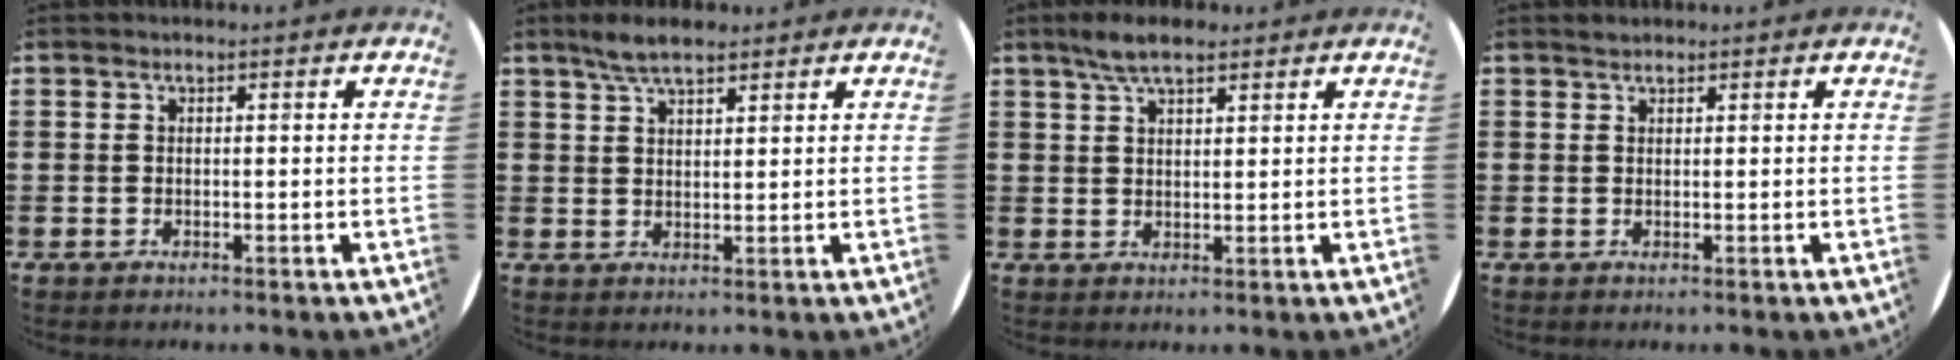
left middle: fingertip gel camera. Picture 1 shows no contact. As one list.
[{"total": 4.3, "force": [3.5, 1.2, 2.3], "torque": [-0.051, 0.003, 0.063]}, {"total": 4.4, "force": [3.3, 1.4, 2.5], "torque": [-0.048, 0.001, 0.059]}, {"total": 0.7, "force": [0.6, 0.2, 0.1], "torque": [-0.003, 0.003, 0.012]}]